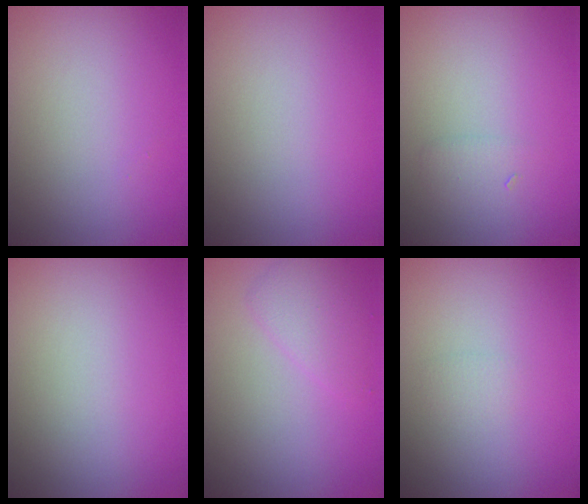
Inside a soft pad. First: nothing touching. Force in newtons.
{"total": 0.0}
{"total": 1.0, "press": 1.0, "slide": 0.1}
{"total": 0.0}
{"total": 2.0, "press": 2.0, "slide": 0.1}
{"total": 0.6, "press": 0.6, "slide": 0.1}